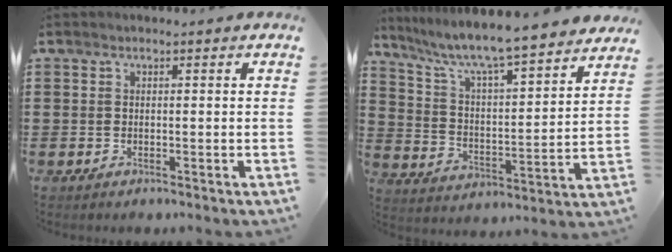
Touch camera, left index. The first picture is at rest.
{"total": 7.0, "force": [6.2, 0.0, 3.2], "torque": [-0.088, -0.053, 0.100]}